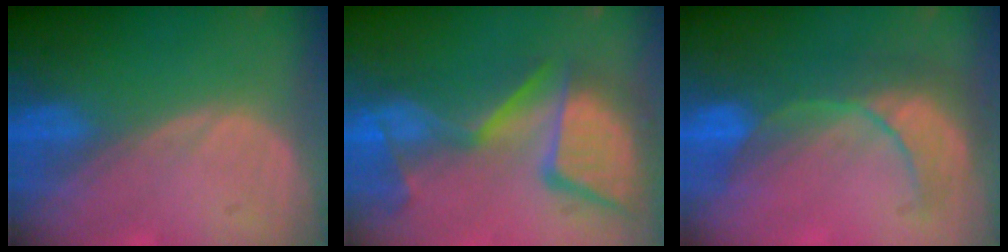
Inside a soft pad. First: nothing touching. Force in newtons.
{"total": 13.6, "press": 11.2, "slide": 7.8}
{"total": 8.1, "press": 8.1, "slide": 0.9}